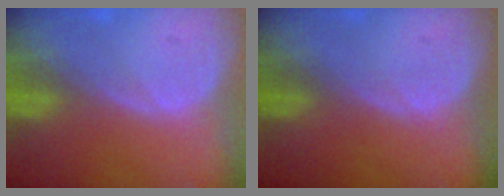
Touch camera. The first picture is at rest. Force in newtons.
{"total": 0.0}